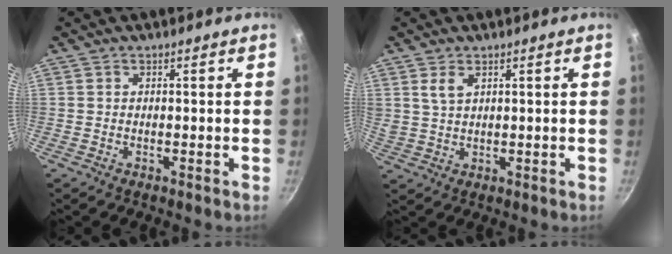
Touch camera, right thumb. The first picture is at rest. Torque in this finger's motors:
{"motor_torque": [-0.41, 0.51, 0.29, 0.26, 0.06]}